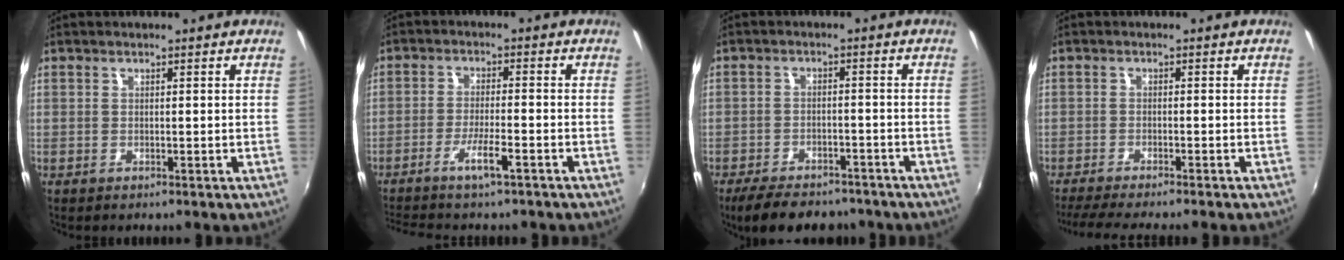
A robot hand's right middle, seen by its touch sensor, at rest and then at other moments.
{"total": 6.1, "force": [-4.6, 0.3, 4.1], "torque": [-0.095, -0.005, -0.085]}
{"total": 11.2, "force": [-9.0, 4.6, 4.9], "torque": [-0.111, -0.007, -0.133]}
{"total": 7.2, "force": [-6.3, -0.6, 3.3], "torque": [-0.080, -0.019, -0.101]}